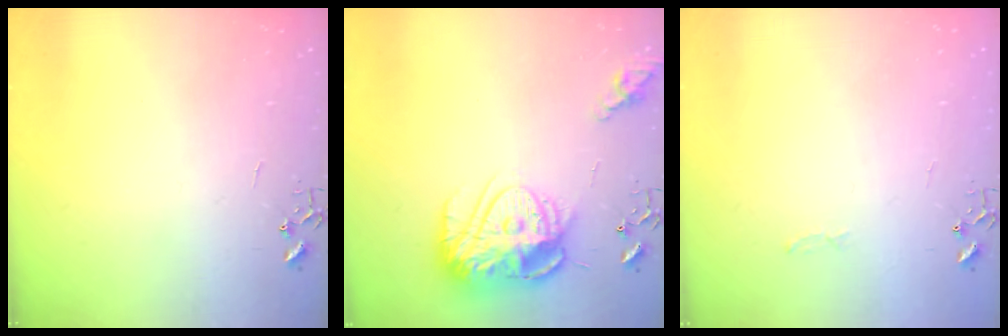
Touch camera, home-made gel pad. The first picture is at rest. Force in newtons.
{"total": 17.2, "press": 17.2, "slide": 1.4}
{"total": 2.8, "press": 2.8, "slide": 0.4}